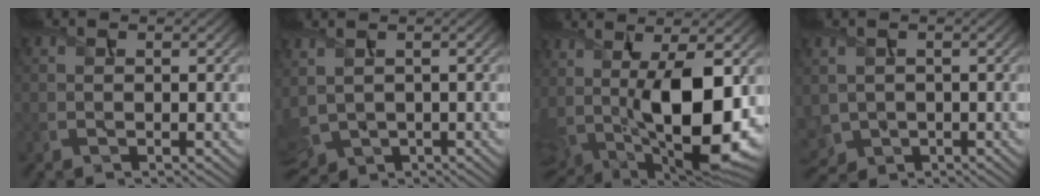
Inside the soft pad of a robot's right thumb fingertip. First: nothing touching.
{"total": 5.2, "force": [0.3, 3.3, 4.0], "torque": [-0.128, -0.016, 0.023]}
{"total": 16.8, "force": [1.6, 6.6, 15.3], "torque": [-0.274, -0.002, 0.042]}
{"total": 3.7, "force": [-0.6, 3.0, 2.1], "torque": [-0.068, -0.016, -0.010]}